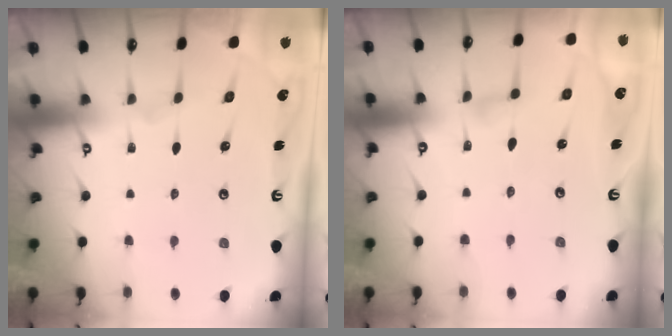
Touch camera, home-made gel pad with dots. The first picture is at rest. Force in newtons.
{"total": 2.5, "press": 2.4, "slide": 0.3}